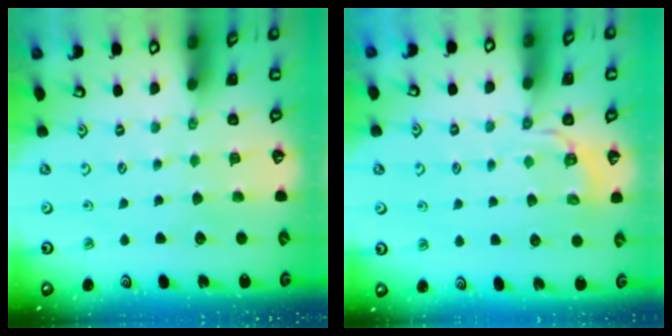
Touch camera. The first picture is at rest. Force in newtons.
{"total": 3.4, "press": 2.9, "slide": 1.8}